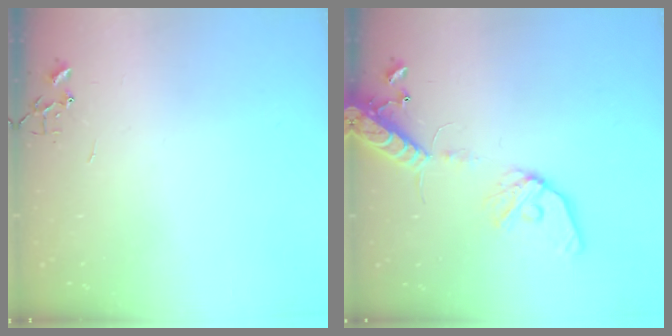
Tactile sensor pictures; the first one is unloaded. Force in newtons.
{"total": 14.1, "press": 13.8, "slide": 3.0}